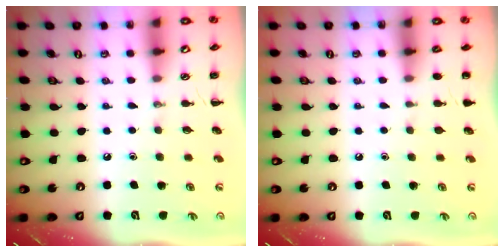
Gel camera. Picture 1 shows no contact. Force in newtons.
{"total": 1.1, "press": 1.0, "slide": 0.2}